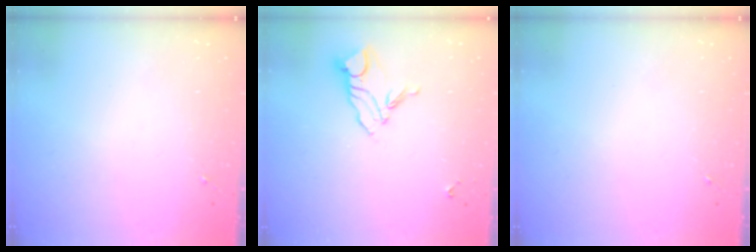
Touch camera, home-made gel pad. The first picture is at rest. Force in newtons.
{"total": 9.9, "press": 9.8, "slide": 0.8}
{"total": 0.0}